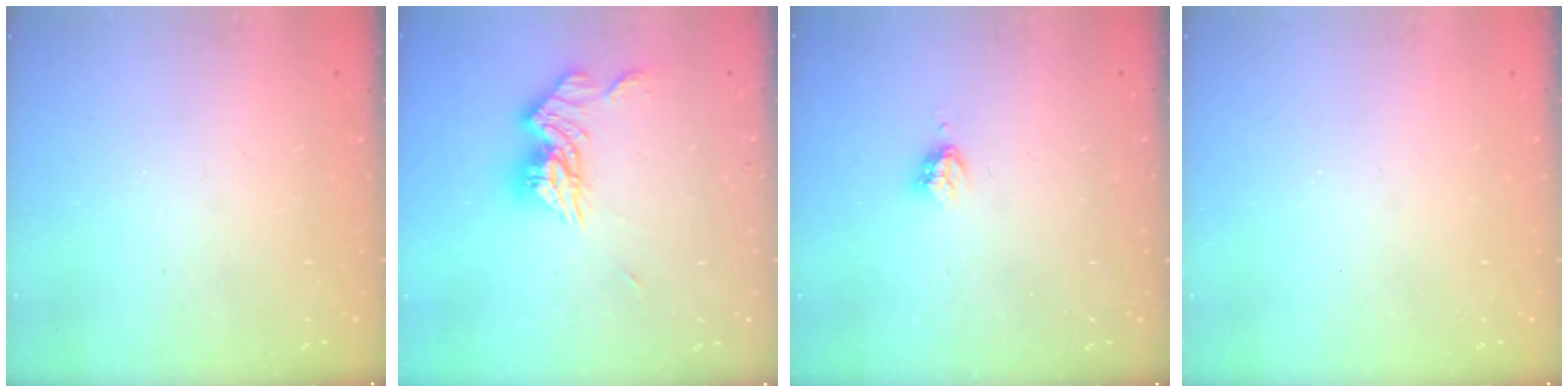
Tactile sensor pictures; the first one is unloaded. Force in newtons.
{"total": 12.5, "press": 12.5, "slide": 1.2}
{"total": 3.8, "press": 3.8, "slide": 0.6}
{"total": 0.0}